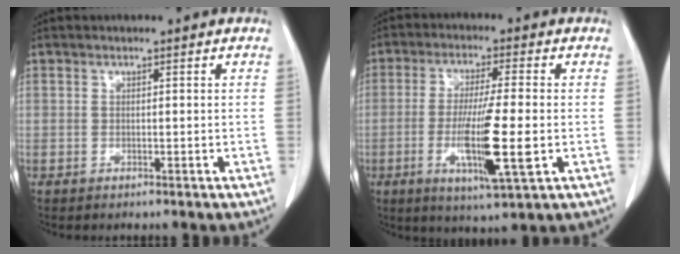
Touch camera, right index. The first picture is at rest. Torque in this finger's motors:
{"motor_torque": [1.36, -0.78, 0.42, 0.21]}